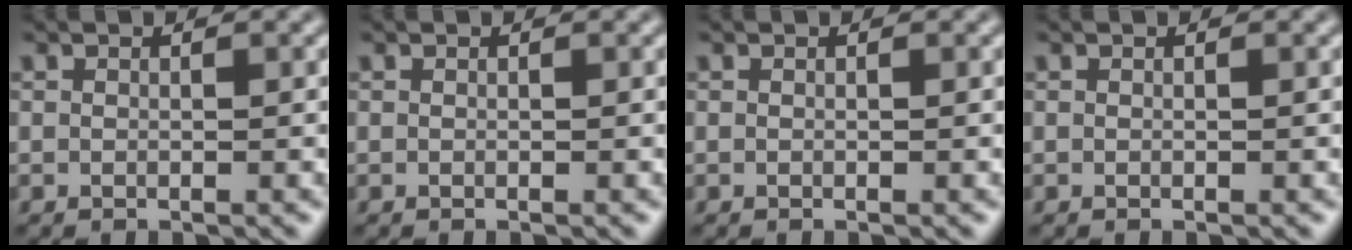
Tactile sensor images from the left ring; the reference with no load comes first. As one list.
[{"total": 0.0}, {"total": 0.0}, {"total": 0.0}]